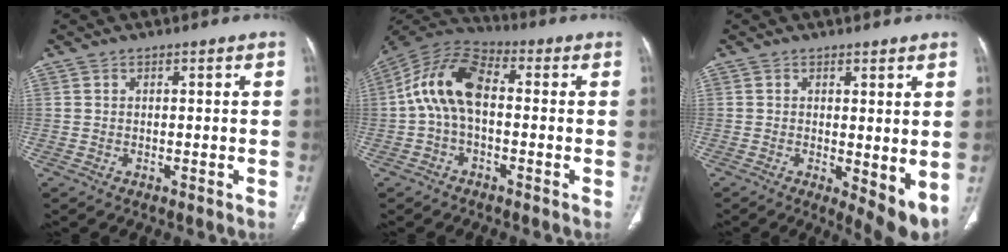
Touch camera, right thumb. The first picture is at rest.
{"total": 11.9, "force": [-0.1, 6.7, 9.8], "torque": [-0.185, 0.036, -0.014]}
{"total": 6.7, "force": [0.0, 2.5, 6.3], "torque": [-0.087, -0.020, 0.006]}